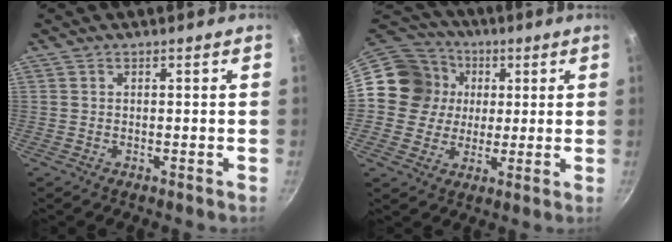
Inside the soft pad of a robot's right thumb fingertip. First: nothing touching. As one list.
[{"total": 14.2, "force": [2.0, 13.4, 4.4], "torque": [-0.057, 0.018, 0.022]}]